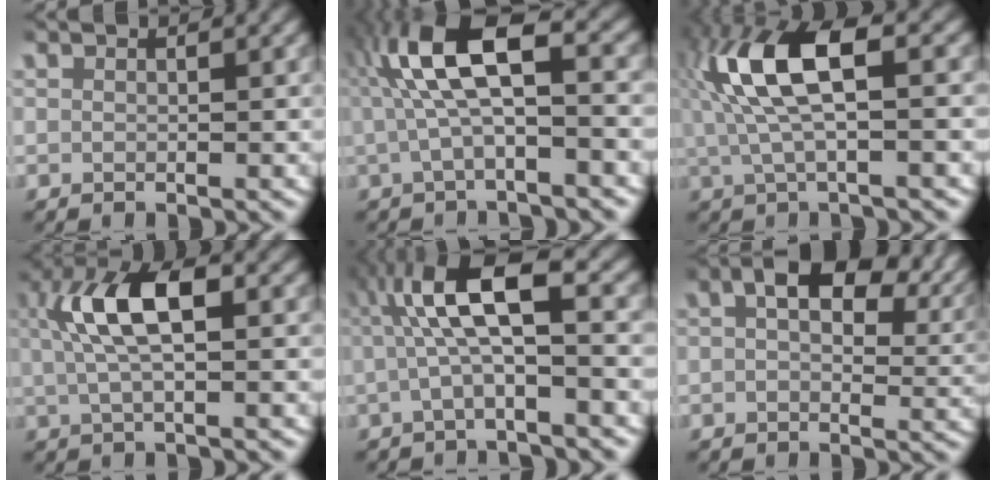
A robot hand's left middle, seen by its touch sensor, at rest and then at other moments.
{"total": 9.0, "force": [1.3, 4.1, 8.0], "torque": [-0.149, 0.017, 0.010]}
{"total": 9.8, "force": [1.5, 4.3, 8.7], "torque": [-0.184, 0.006, 0.026]}
{"total": 6.7, "force": [1.0, 2.7, 6.1], "torque": [-0.124, 0.013, 0.012]}
{"total": 7.8, "force": [1.1, 3.4, 7.0], "torque": [-0.120, 0.021, 0.004]}
{"total": 7.3, "force": [3.3, 3.5, 5.5], "torque": [-0.062, 0.021, 0.033]}